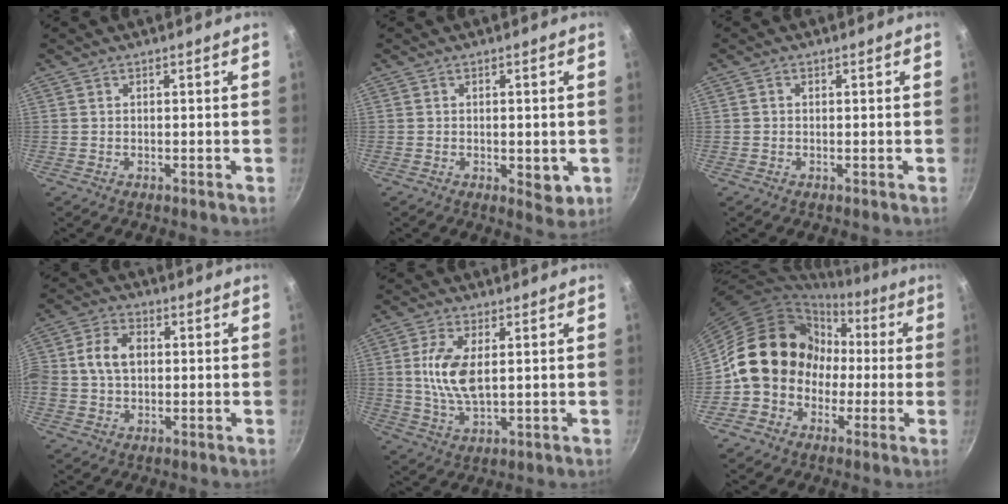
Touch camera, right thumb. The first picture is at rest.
{"total": 4.8, "force": [-0.9, 2.5, 4.0], "torque": [-0.049, -0.009, -0.008]}
{"total": 0.6, "force": [0.0, 0.5, 0.2], "torque": [-0.003, 0.004, 0.000]}
{"total": 8.3, "force": [0.6, 6.0, 5.7], "torque": [-0.097, 0.017, -0.003]}
{"total": 9.1, "force": [1.4, 4.3, 7.9], "torque": [-0.156, -0.004, 0.028]}
{"total": 15.5, "force": [-1.0, 13.6, 7.3], "torque": [-0.064, 0.054, -0.021]}